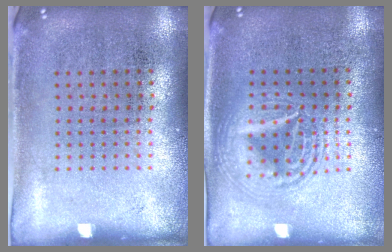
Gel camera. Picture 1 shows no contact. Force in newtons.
{"total": 2.8, "press": 2.8, "slide": 0.3}